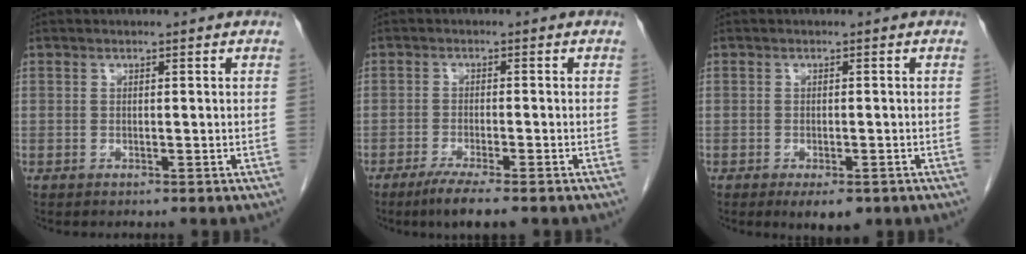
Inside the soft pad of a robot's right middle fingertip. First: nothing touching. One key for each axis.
{"total": 5.3, "fx": -3.8, "fy": 0.2, "fz": 3.7, "tx": -0.063, "ty": -0.013, "tz": -0.062}
{"total": 4.1, "fx": -2.5, "fy": 1.8, "fz": 2.7, "tx": -0.033, "ty": -0.003, "tz": -0.030}